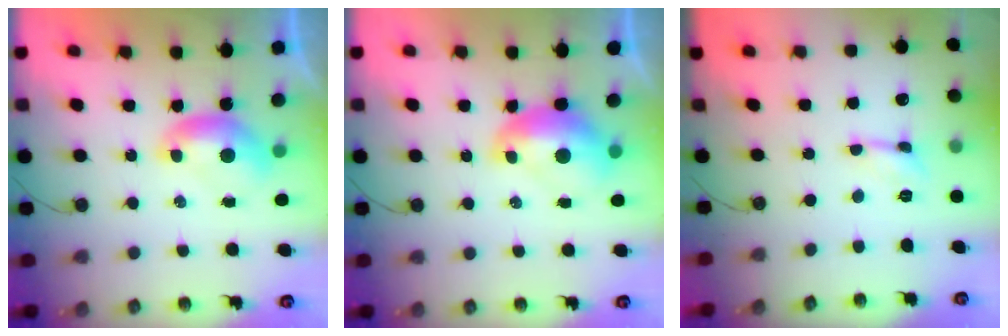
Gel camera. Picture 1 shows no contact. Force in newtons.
{"total": 2.4, "press": 2.3, "slide": 0.7}
{"total": 0.0}